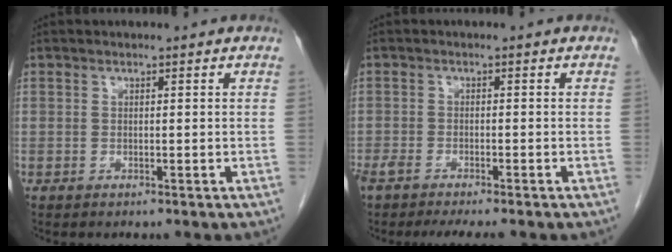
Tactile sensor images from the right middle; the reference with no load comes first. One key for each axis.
{"total": 8.7, "fx": -7.2, "fy": 1.6, "fz": 4.6, "tx": -0.075, "ty": -0.004, "tz": -0.110}